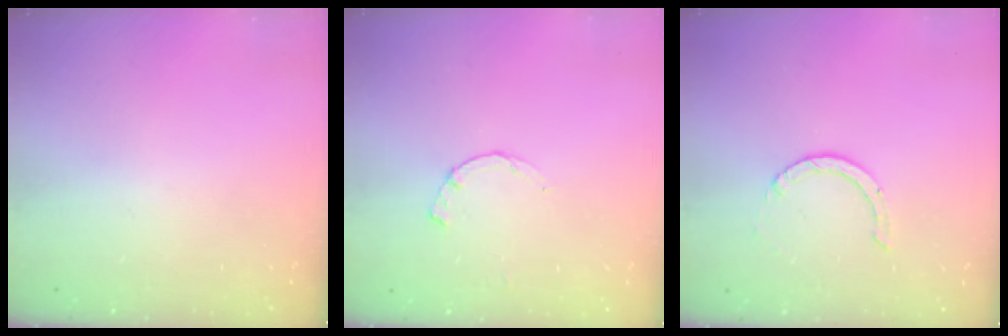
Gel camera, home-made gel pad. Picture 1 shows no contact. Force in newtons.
{"total": 1.2, "press": 1.1, "slide": 0.3}
{"total": 0.9, "press": 0.9, "slide": 0.1}